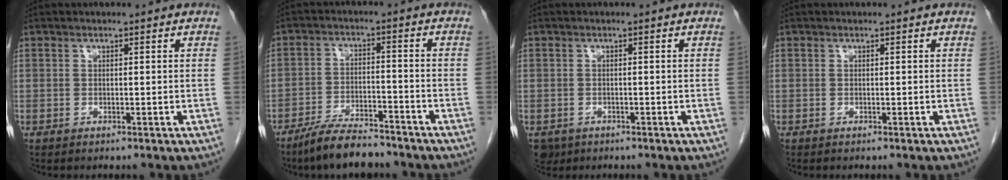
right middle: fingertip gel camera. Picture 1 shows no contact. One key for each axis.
{"total": 8.2, "fx": -7.1, "fy": 1.8, "fz": 3.7, "tx": -0.070, "ty": -0.014, "tz": -0.126}
{"total": 2.9, "fx": -1.8, "fy": 2.2, "fz": 0.7, "tx": -0.011, "ty": 0.000, "tz": -0.026}
{"total": 0.0}